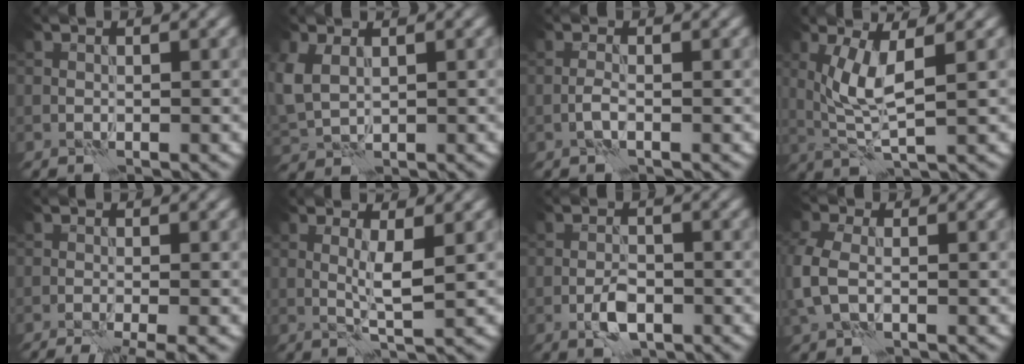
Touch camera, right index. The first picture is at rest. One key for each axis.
{"total": 3.5, "fx": 1.3, "fy": 2.4, "fz": 2.2, "tx": -0.067, "ty": 0.002, "tz": 0.035}
{"total": 1.1, "fx": -0.5, "fy": 0.2, "fz": 0.9, "tx": -0.020, "ty": 0.005, "tz": -0.013}
{"total": 4.3, "fx": 1.1, "fy": 1.2, "fz": 4.0, "tx": -0.085, "ty": 0.000, "tz": 0.026}
{"total": 4.4, "fx": -2.4, "fy": 1.2, "fz": 3.5, "tx": -0.038, "ty": 0.000, "tz": -0.038}
{"total": 2.5, "fx": 0.5, "fy": 0.3, "fz": 2.5, "tx": -0.049, "ty": -0.002, "tz": 0.010}
{"total": 2.8, "fx": -1.4, "fy": 1.1, "fz": 2.2, "tx": -0.039, "ty": 0.002, "tz": -0.029}
{"total": 4.1, "fx": -0.3, "fy": 2.7, "fz": 3.0, "tx": -0.088, "ty": 0.006, "tz": -0.015}